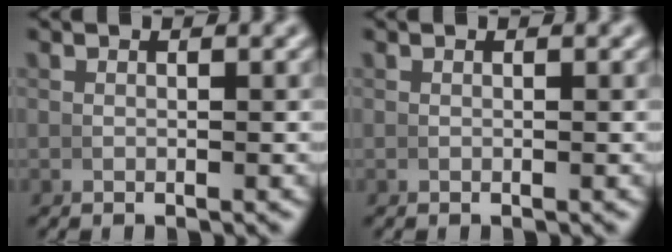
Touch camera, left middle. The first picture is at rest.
{"total": 0.0}